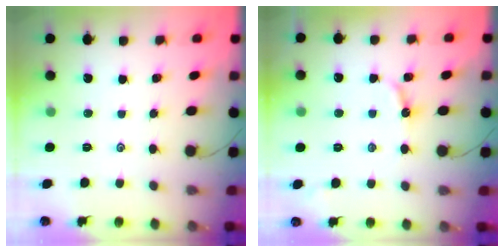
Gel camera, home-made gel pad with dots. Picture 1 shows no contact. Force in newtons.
{"total": 5.3, "press": 5.2, "slide": 0.6}